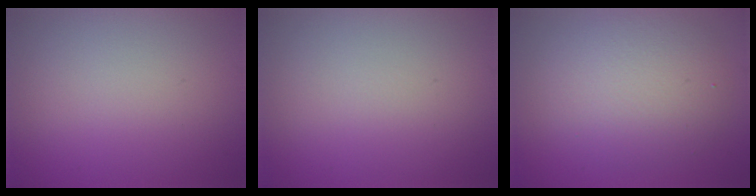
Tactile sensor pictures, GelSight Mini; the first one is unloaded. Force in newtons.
{"total": 0.0}
{"total": 4.8, "press": 4.8, "slide": 0.3}